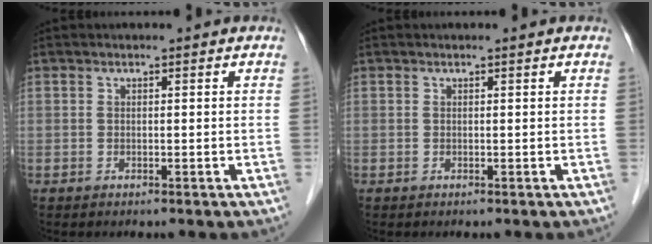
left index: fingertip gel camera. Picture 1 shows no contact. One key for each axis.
{"total": 0.0}